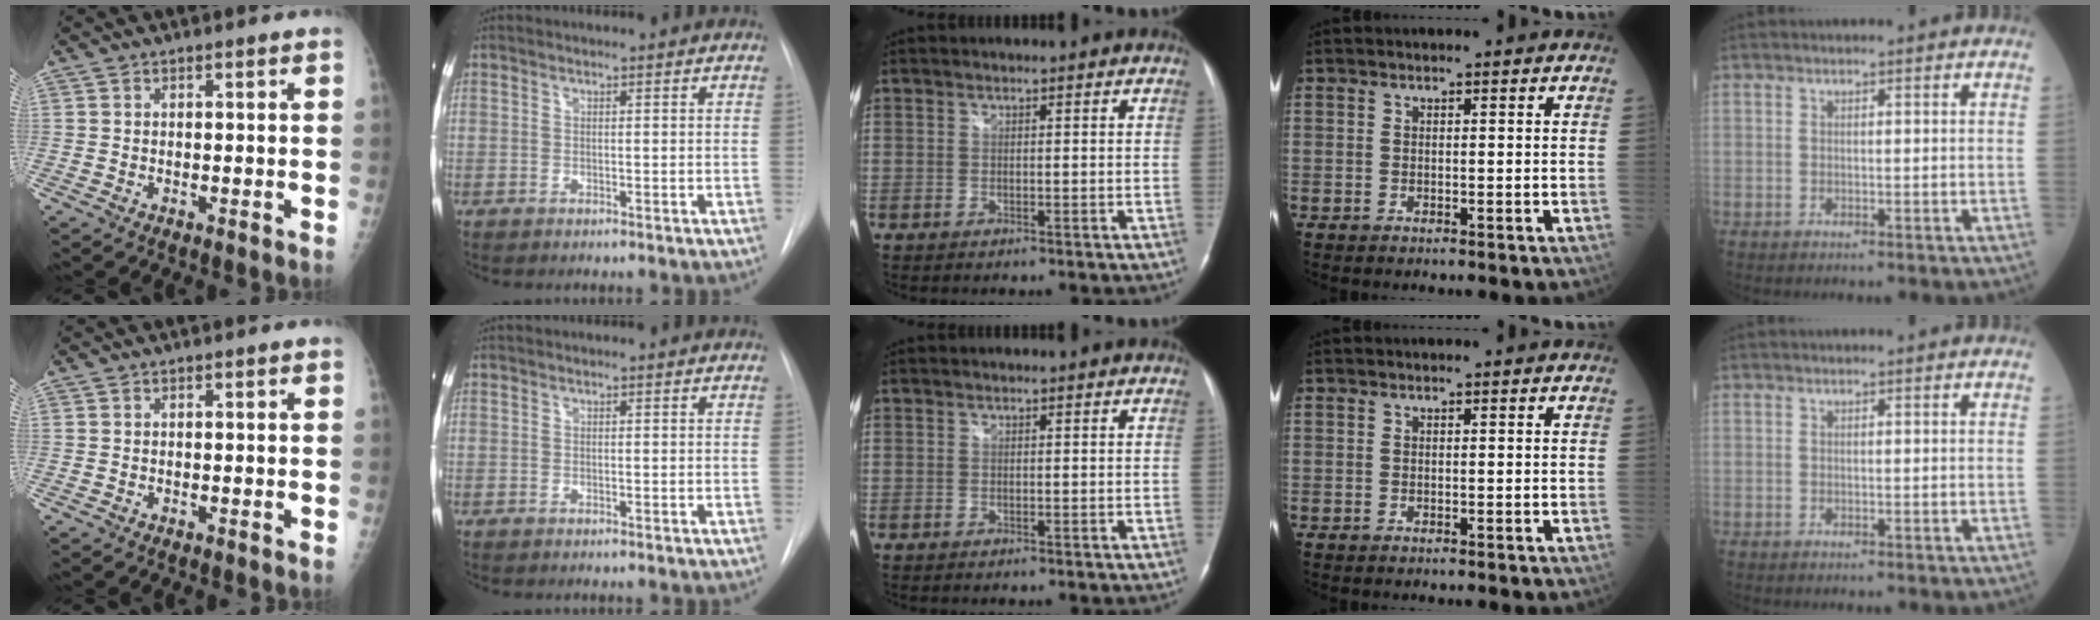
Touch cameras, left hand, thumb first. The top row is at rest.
{}